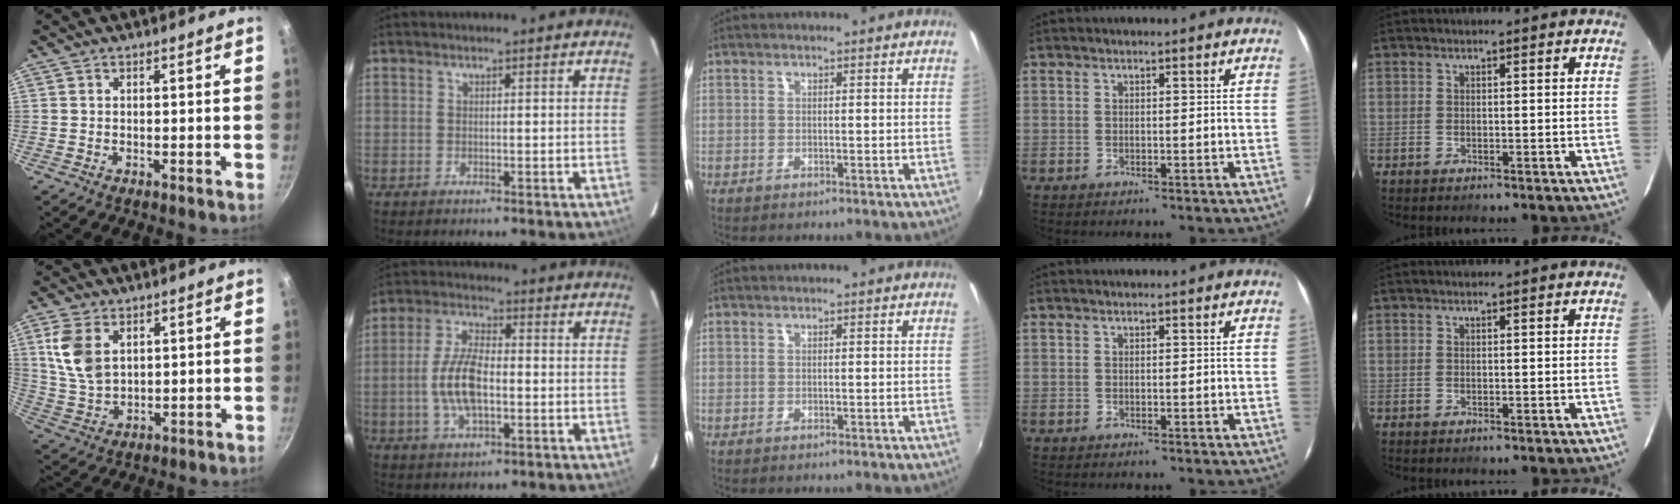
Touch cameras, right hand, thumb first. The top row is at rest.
{"thumb": {"total": 9.3, "force": [3.4, 5.8, 6.4], "torque": [-0.124, -0.017, 0.075]}, "index": {"total": 9.5, "force": [-1.7, 4.1, 8.3], "torque": [-0.172, 0.006, -0.031]}}